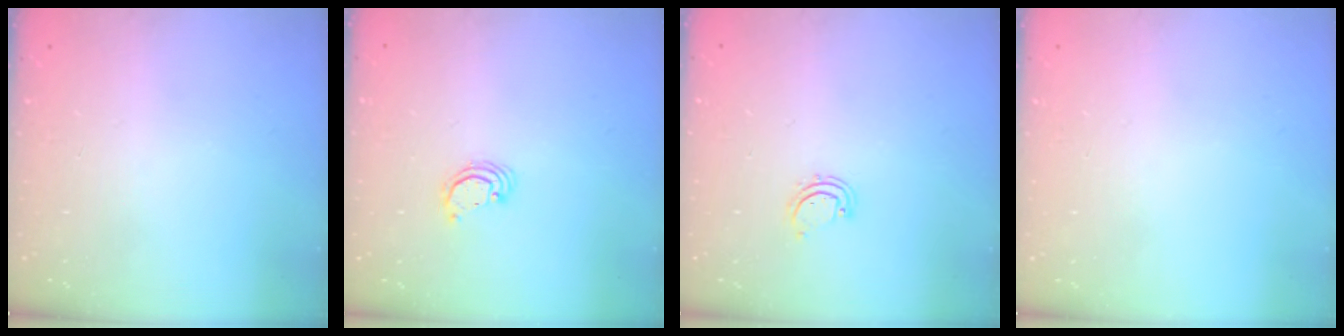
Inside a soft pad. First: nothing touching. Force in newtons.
{"total": 2.2, "press": 2.2, "slide": 0.2}
{"total": 2.9, "press": 2.9, "slide": 0.3}
{"total": 0.0}